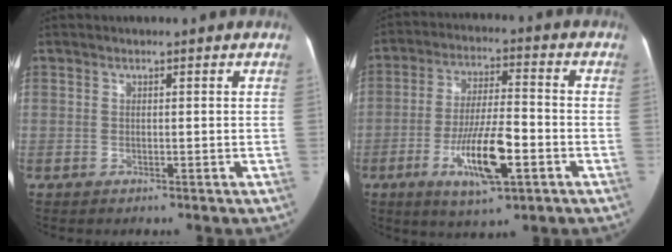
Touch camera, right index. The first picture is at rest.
{"total": 12.1, "force": [-4.3, 2.5, 11.0], "torque": [-0.206, -0.008, -0.072]}